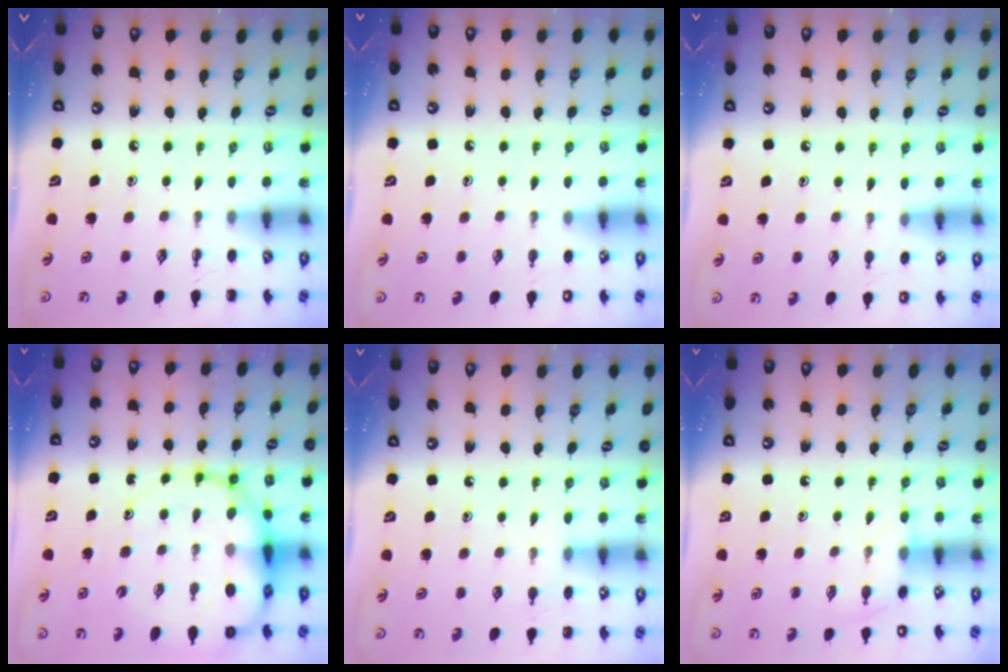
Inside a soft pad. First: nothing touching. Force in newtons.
{"total": 1.4, "press": 1.4, "slide": 0.1}
{"total": 7.1, "press": 6.8, "slide": 2.2}
{"total": 18.0, "press": 17.5, "slide": 4.3}
{"total": 5.4, "press": 5.2, "slide": 1.5}
{"total": 5.4, "press": 5.3, "slide": 1.3}